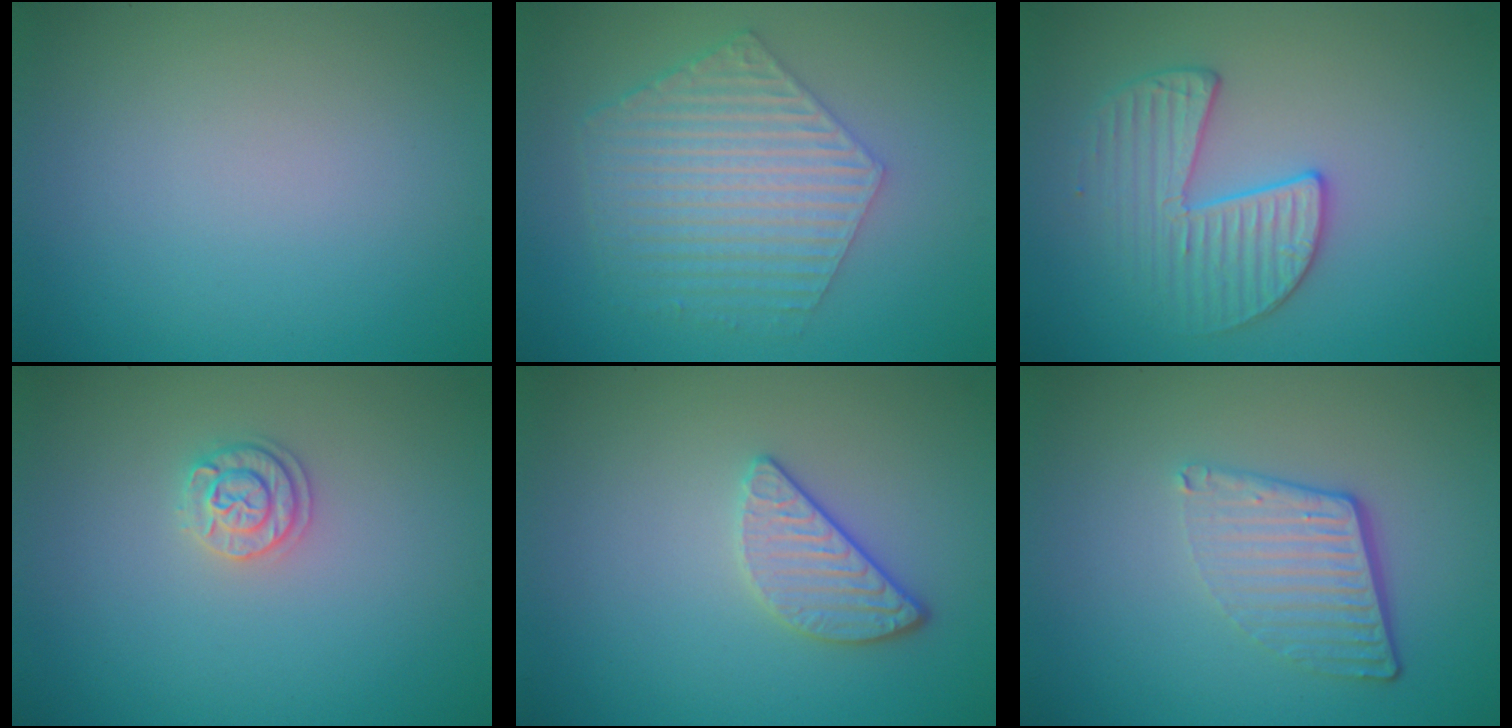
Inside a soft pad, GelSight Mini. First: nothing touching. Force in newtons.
{"total": 6.0, "press": 4.3, "slide": 4.1}
{"total": 3.3, "press": 3.2, "slide": 0.6}
{"total": 1.7, "press": 1.7, "slide": 0.3}
{"total": 2.4, "press": 2.1, "slide": 1.1}
{"total": 4.4, "press": 2.9, "slide": 3.3}